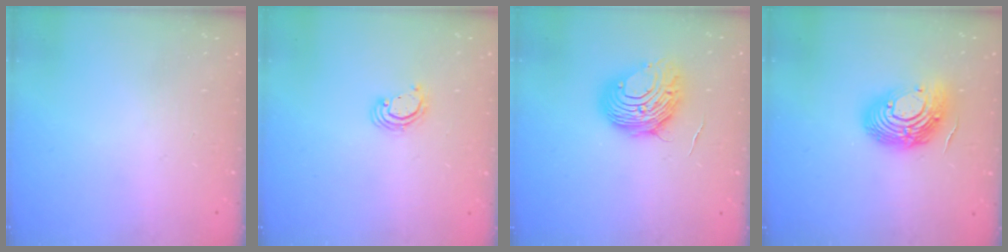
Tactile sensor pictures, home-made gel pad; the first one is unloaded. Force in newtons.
{"total": 2.8, "press": 2.8, "slide": 0.2}
{"total": 10.3, "press": 10.3, "slide": 0.7}
{"total": 14.7, "press": 14.6, "slide": 1.2}